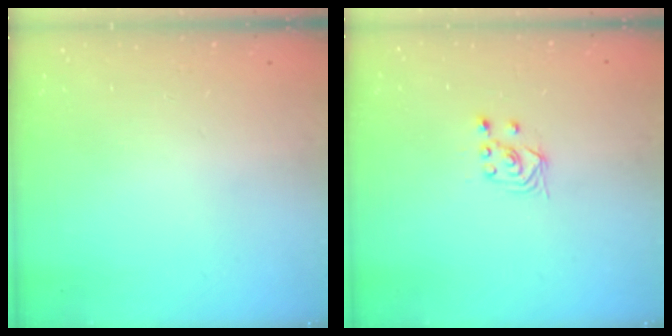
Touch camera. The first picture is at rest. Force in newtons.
{"total": 2.8, "press": 2.4, "slide": 1.4}